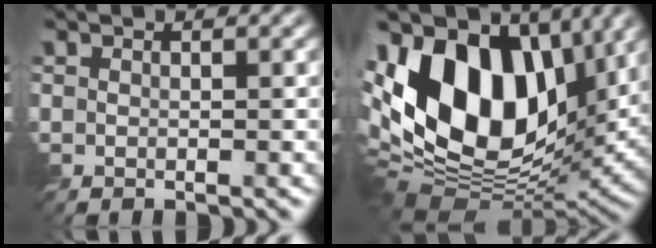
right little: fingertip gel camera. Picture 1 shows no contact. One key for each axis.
{"total": 17.5, "fx": 2.6, "fy": 11.1, "fz": 13.3, "tx": -0.279, "ty": 0.009, "tz": 0.039}